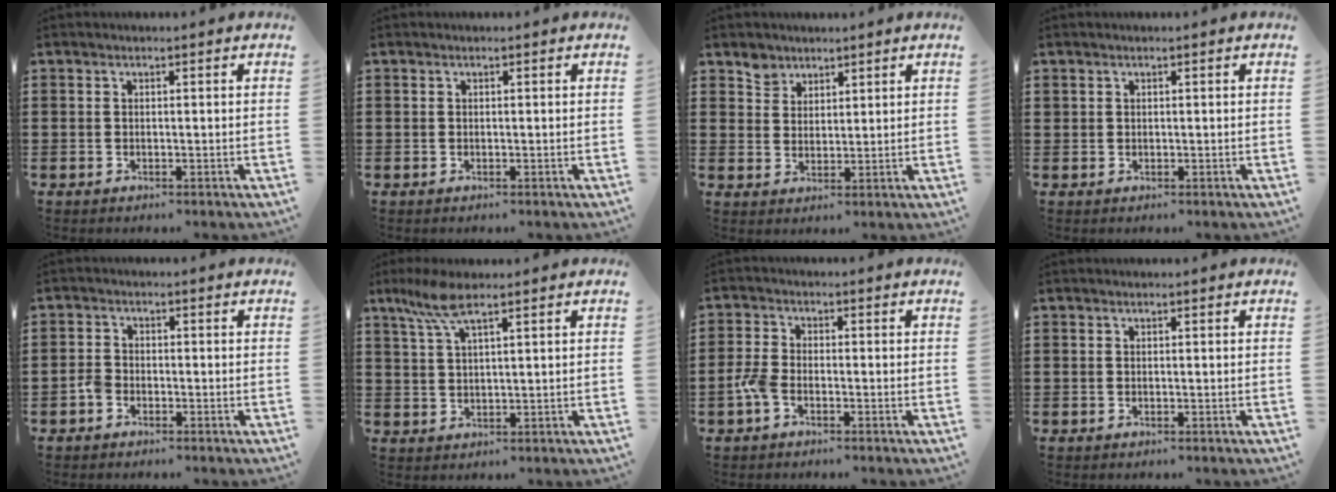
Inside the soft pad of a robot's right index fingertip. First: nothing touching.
{"total": 0.0}
{"total": 3.5, "force": [2.6, 2.4, 0.0], "torque": [-0.015, 0.008, 0.052]}
{"total": 0.6, "force": [0.4, 0.5, 0.0], "torque": [-0.002, 0.001, 0.009]}
{"total": 2.1, "force": [-1.3, 1.3, 1.0], "torque": [-0.036, -0.003, -0.029]}
{"total": 6.1, "force": [3.8, 1.3, 4.7], "torque": [-0.101, 0.008, 0.067]}
{"total": 3.4, "force": [-1.7, 1.5, 2.5], "torque": [-0.074, -0.007, -0.038]}
{"total": 0.0}